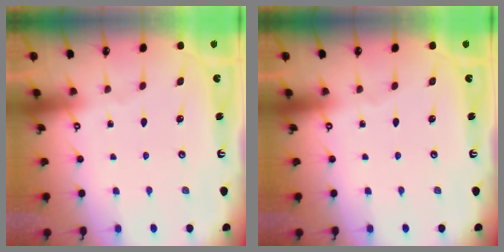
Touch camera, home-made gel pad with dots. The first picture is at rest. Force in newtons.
{"total": 0.0}